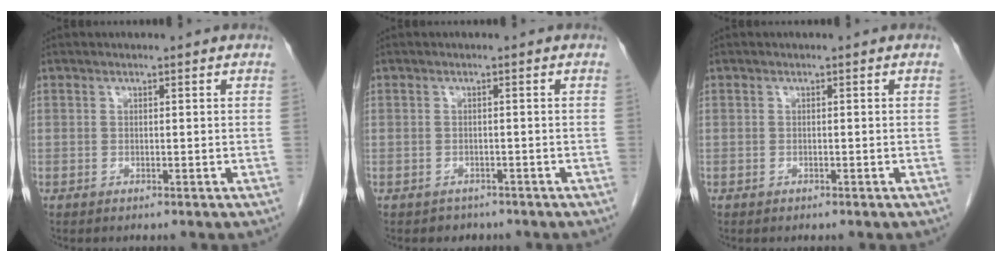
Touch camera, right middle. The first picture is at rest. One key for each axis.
{"total": 2.2, "fx": -1.7, "fy": 1.4, "fz": -0.1, "tx": -0.014, "ty": 0.003, "tz": -0.025}
{"total": 0.0}